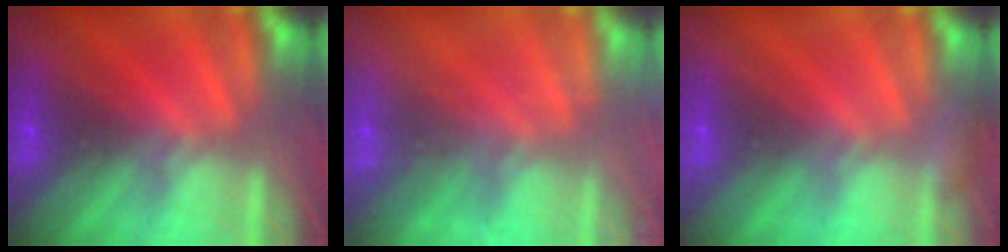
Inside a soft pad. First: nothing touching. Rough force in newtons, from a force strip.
{"total": 2.2}
{"total": 2.3}